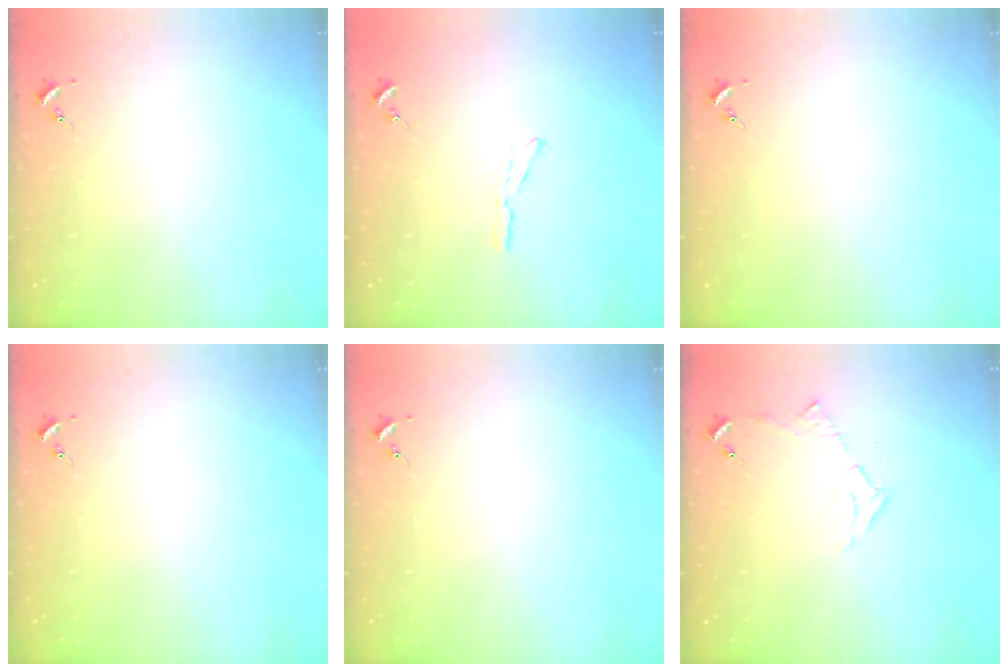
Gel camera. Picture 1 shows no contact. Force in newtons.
{"total": 3.9, "press": 3.9, "slide": 0.4}
{"total": 0.0}
{"total": 0.0}
{"total": 0.0}
{"total": 6.2, "press": 6.2, "slide": 0.7}